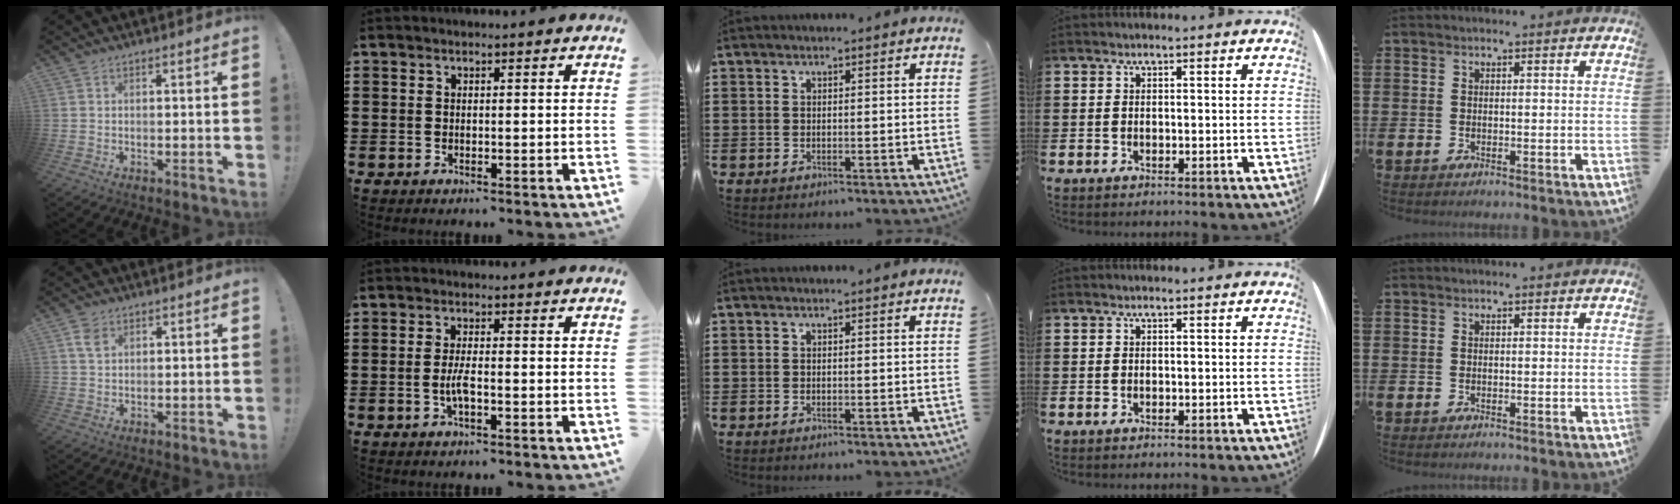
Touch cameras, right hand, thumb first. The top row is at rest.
{"thumb": {"total": 3.8, "force": [1.9, 2.2, 2.4], "torque": [-0.036, -0.004, 0.034]}, "index": {"total": 3.0, "force": [-0.8, 0.7, 2.8], "torque": [-0.063, -0.003, -0.021]}}